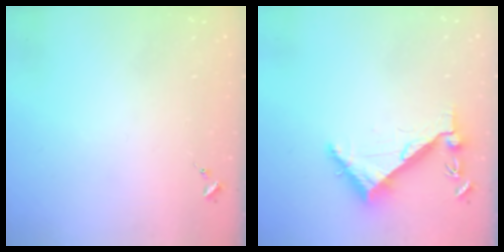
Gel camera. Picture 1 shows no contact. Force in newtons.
{"total": 6.3, "press": 6.2, "slide": 0.7}